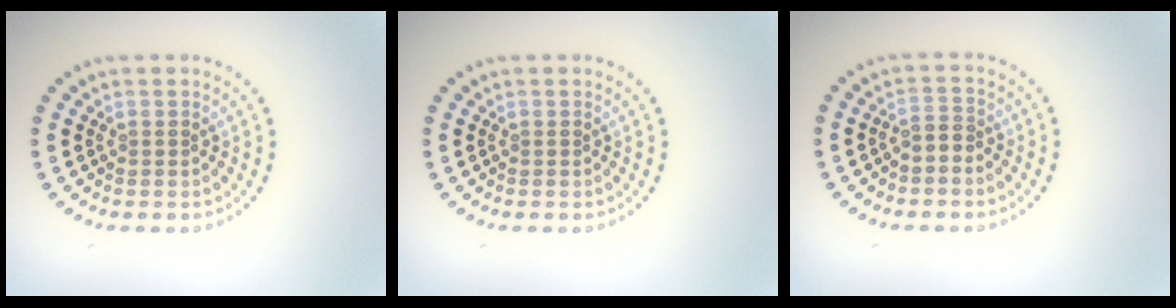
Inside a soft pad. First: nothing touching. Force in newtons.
{"total": 0.0}
{"total": 1.4, "press": 1.3, "slide": 0.7}